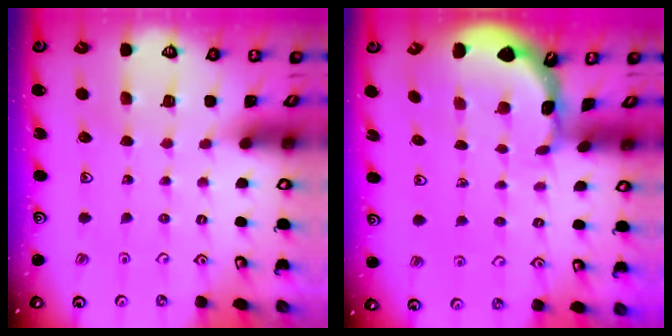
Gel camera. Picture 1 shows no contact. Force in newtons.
{"total": 1.8, "press": 1.8, "slide": 0.1}